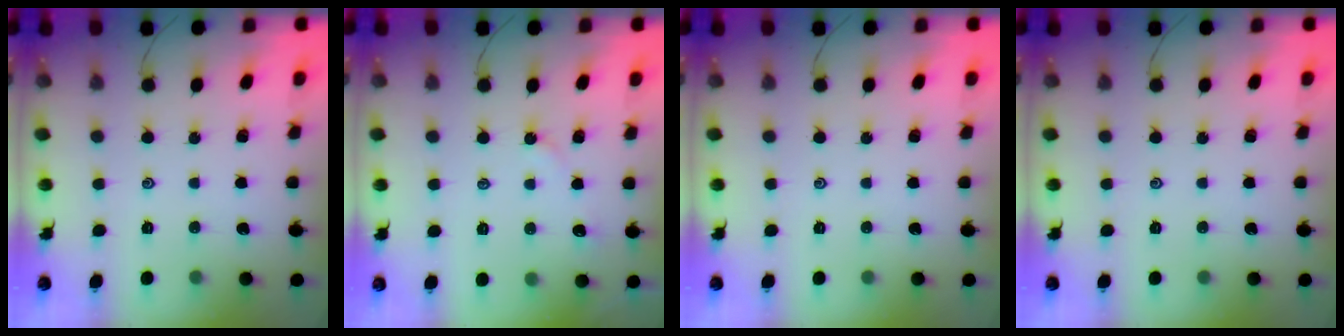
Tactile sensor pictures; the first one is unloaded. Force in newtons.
{"total": 2.7, "press": 2.7, "slide": 0.3}
{"total": 0.0}
{"total": 0.0}